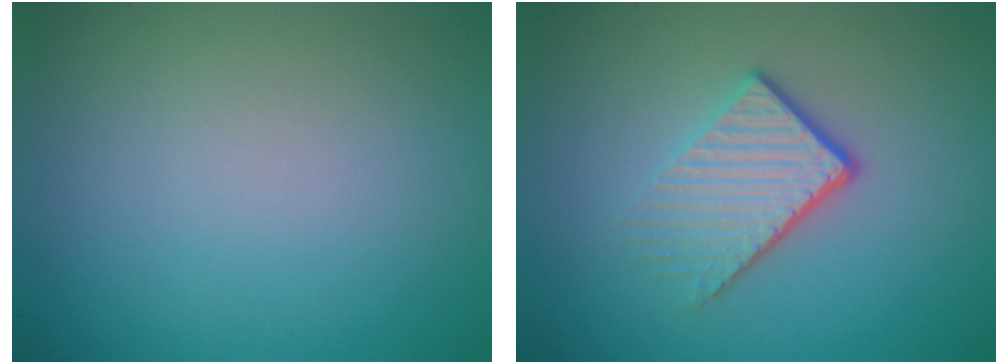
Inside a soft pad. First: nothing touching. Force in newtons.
{"total": 4.1, "press": 2.7, "slide": 3.1}